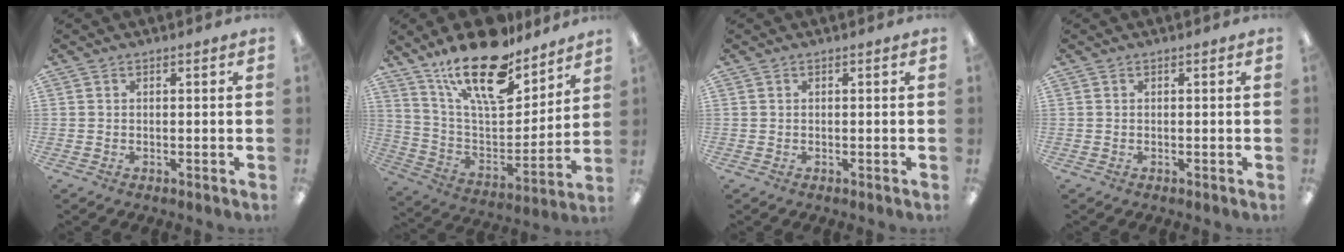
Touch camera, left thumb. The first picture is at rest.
{"total": 22.6, "force": [16.3, 8.5, 13.2], "torque": [-0.224, -0.102, 0.281]}
{"total": 0.0}
{"total": 0.0}